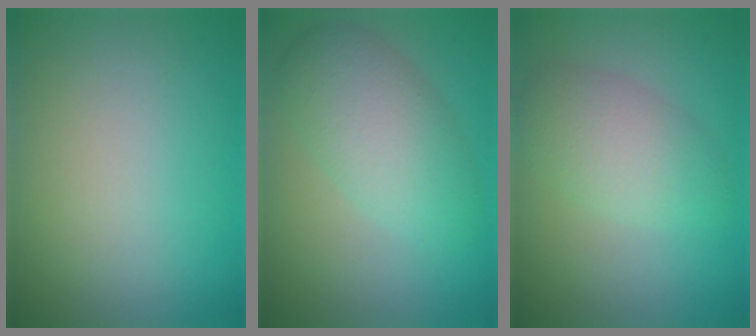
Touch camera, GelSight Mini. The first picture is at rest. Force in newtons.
{"total": 5.4, "press": 5.4, "slide": 0.0}
{"total": 4.2, "press": 4.1, "slide": 0.3}